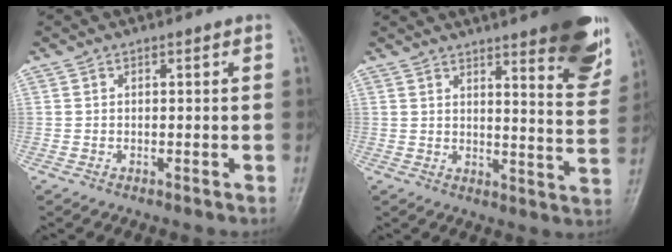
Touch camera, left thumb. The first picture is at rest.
{"total": 18.6, "force": [11.8, 4.3, 13.7], "torque": [-0.146, -0.060, 0.144]}